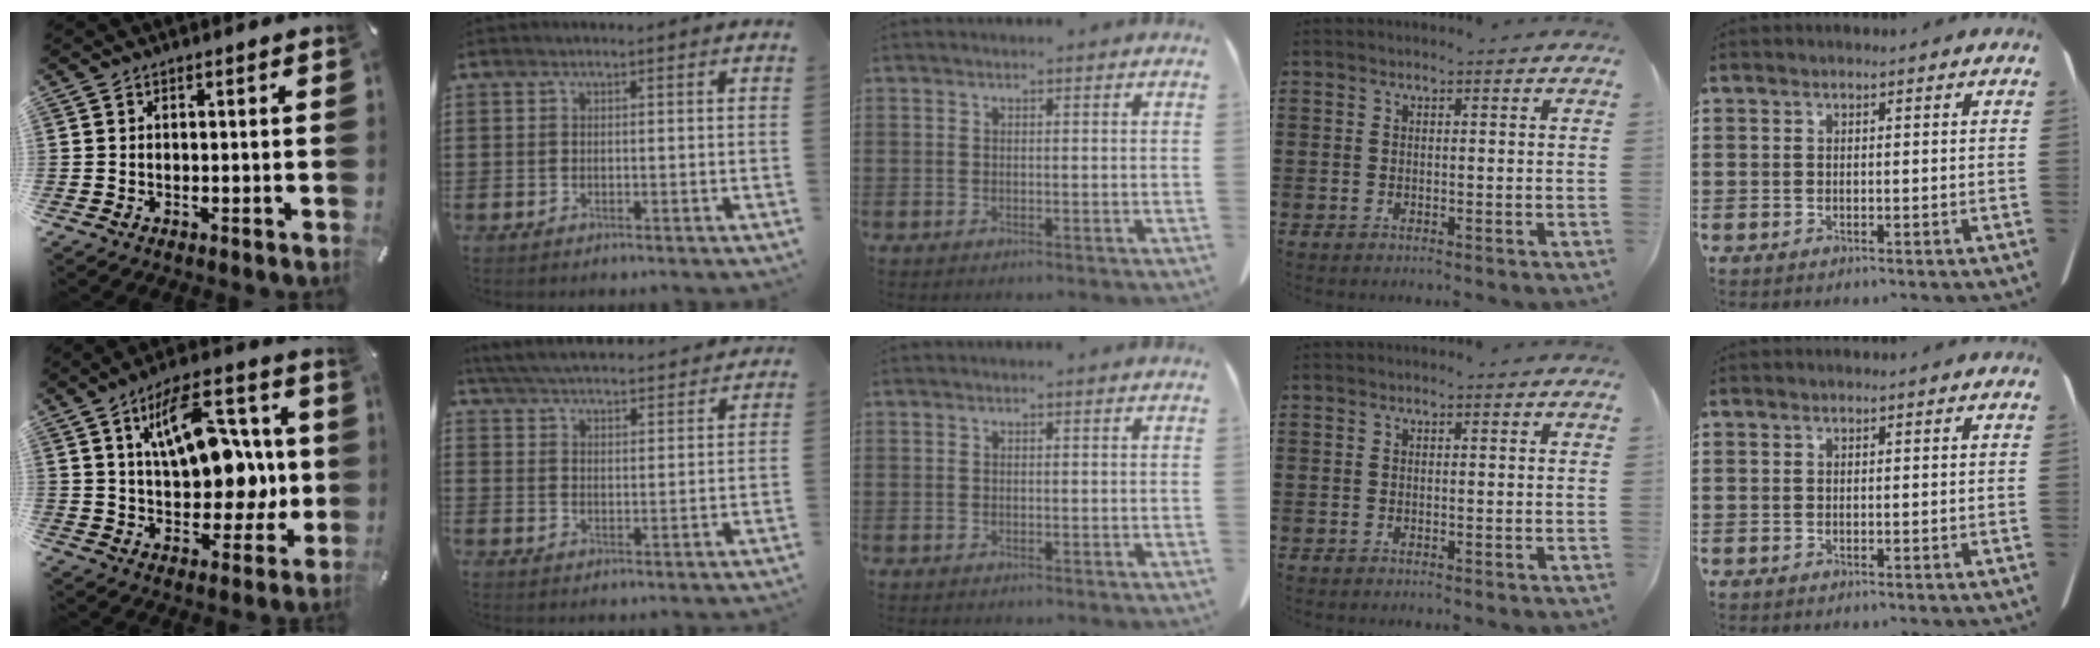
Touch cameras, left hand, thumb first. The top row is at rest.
{"thumb": {"total": 17.3, "force": [4.3, 10.2, 13.3], "torque": [-0.204, -0.008, 0.072]}, "index": {"total": 5.3, "force": [5.2, 0.0, 0.9], "torque": [-0.040, -0.030, 0.090]}}